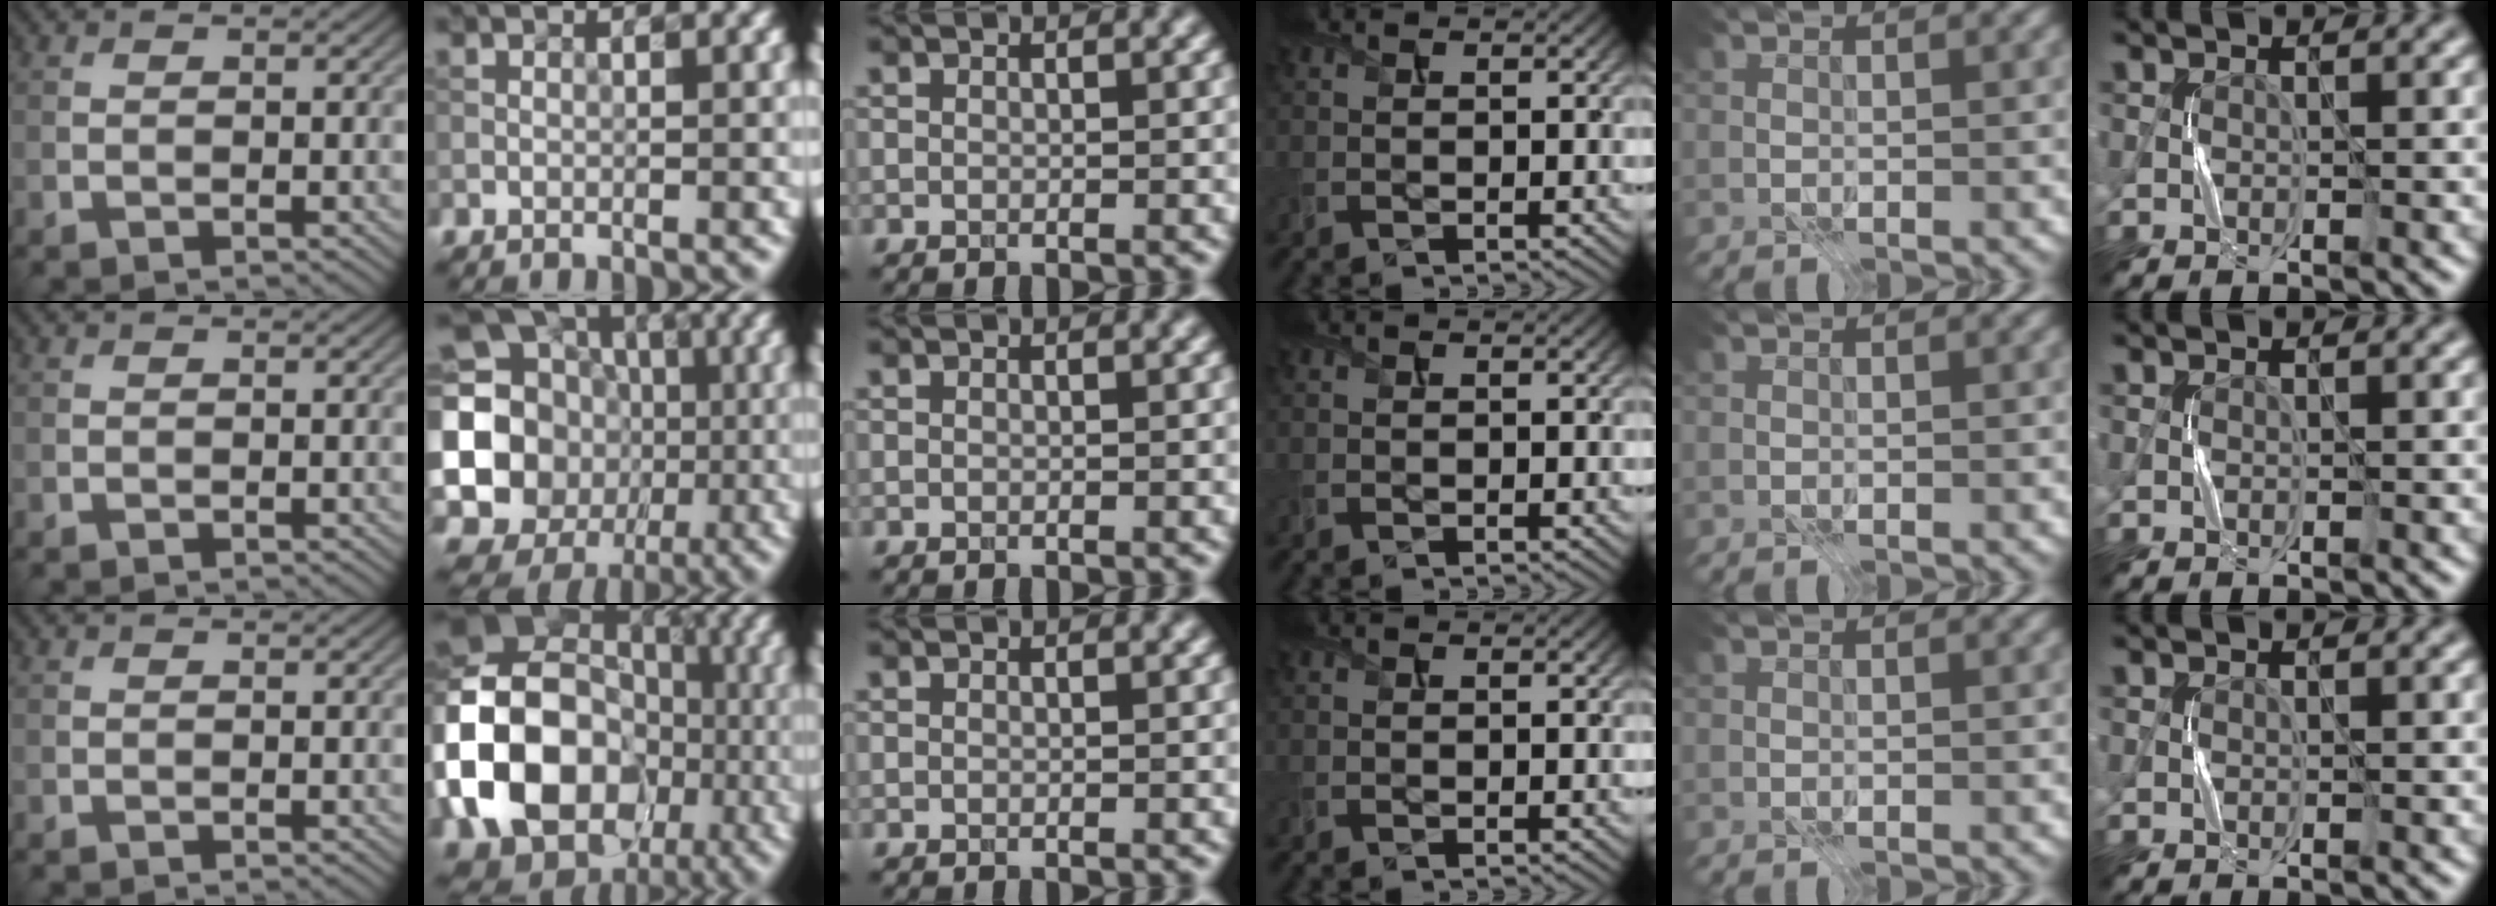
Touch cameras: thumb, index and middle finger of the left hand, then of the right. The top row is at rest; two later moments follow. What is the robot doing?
{"motion": "press", "object": "sticker"}